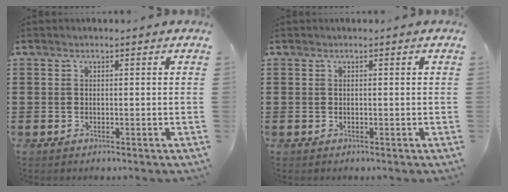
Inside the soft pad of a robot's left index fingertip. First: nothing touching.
{"total": 0.0}